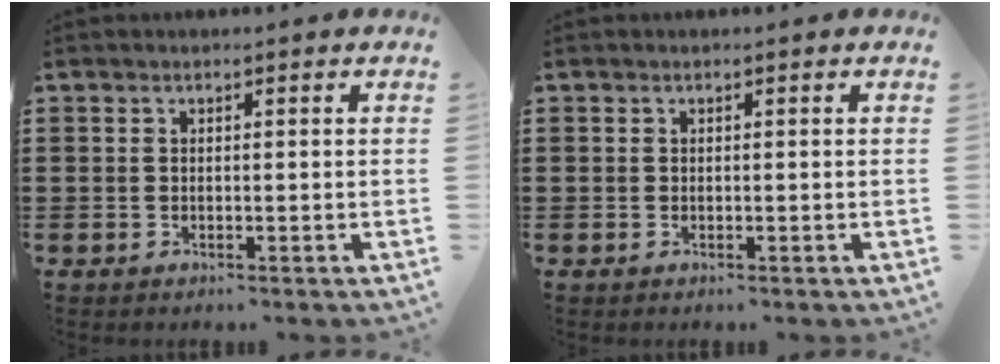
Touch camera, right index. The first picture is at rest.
{"total": 0.0}